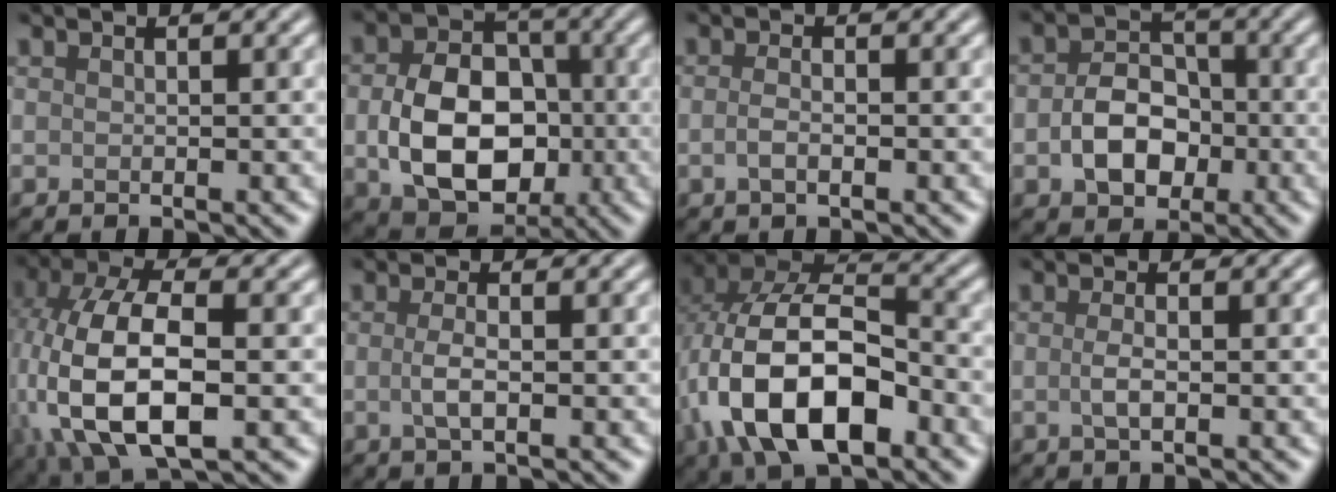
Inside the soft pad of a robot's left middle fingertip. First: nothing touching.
{"total": 9.4, "force": [-1.3, 6.8, 6.3], "torque": [-0.120, -0.009, -0.014]}
{"total": 1.4, "force": [-0.5, 0.6, 1.2], "torque": [-0.029, -0.001, -0.011]}
{"total": 5.2, "force": [-1.3, 3.8, 3.2], "torque": [-0.053, 0.000, -0.021]}
{"total": 12.5, "force": [-2.2, 6.1, 10.7], "torque": [-0.236, -0.005, -0.040]}
{"total": 1.8, "force": [-0.2, 0.6, 1.7], "torque": [-0.039, -0.001, -0.006]}
{"total": 12.9, "force": [-3.7, 7.2, 10.0], "torque": [-0.203, -0.006, -0.074]}
{"total": 1.5, "force": [-0.2, 0.4, 1.4], "torque": [-0.032, -0.001, -0.006]}